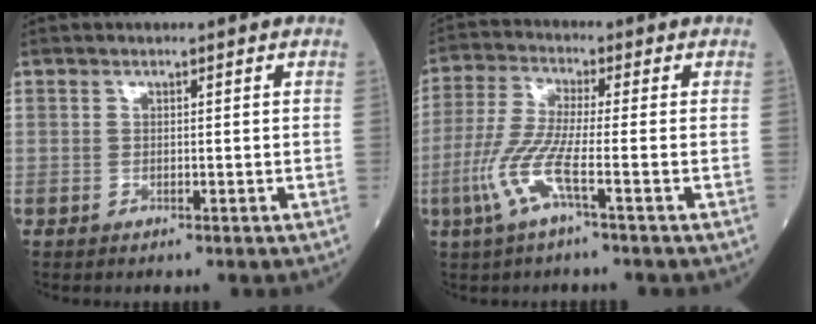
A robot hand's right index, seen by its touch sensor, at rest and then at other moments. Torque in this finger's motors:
{"motor_torque": [0.90, -0.55, 0.63, 0.11]}